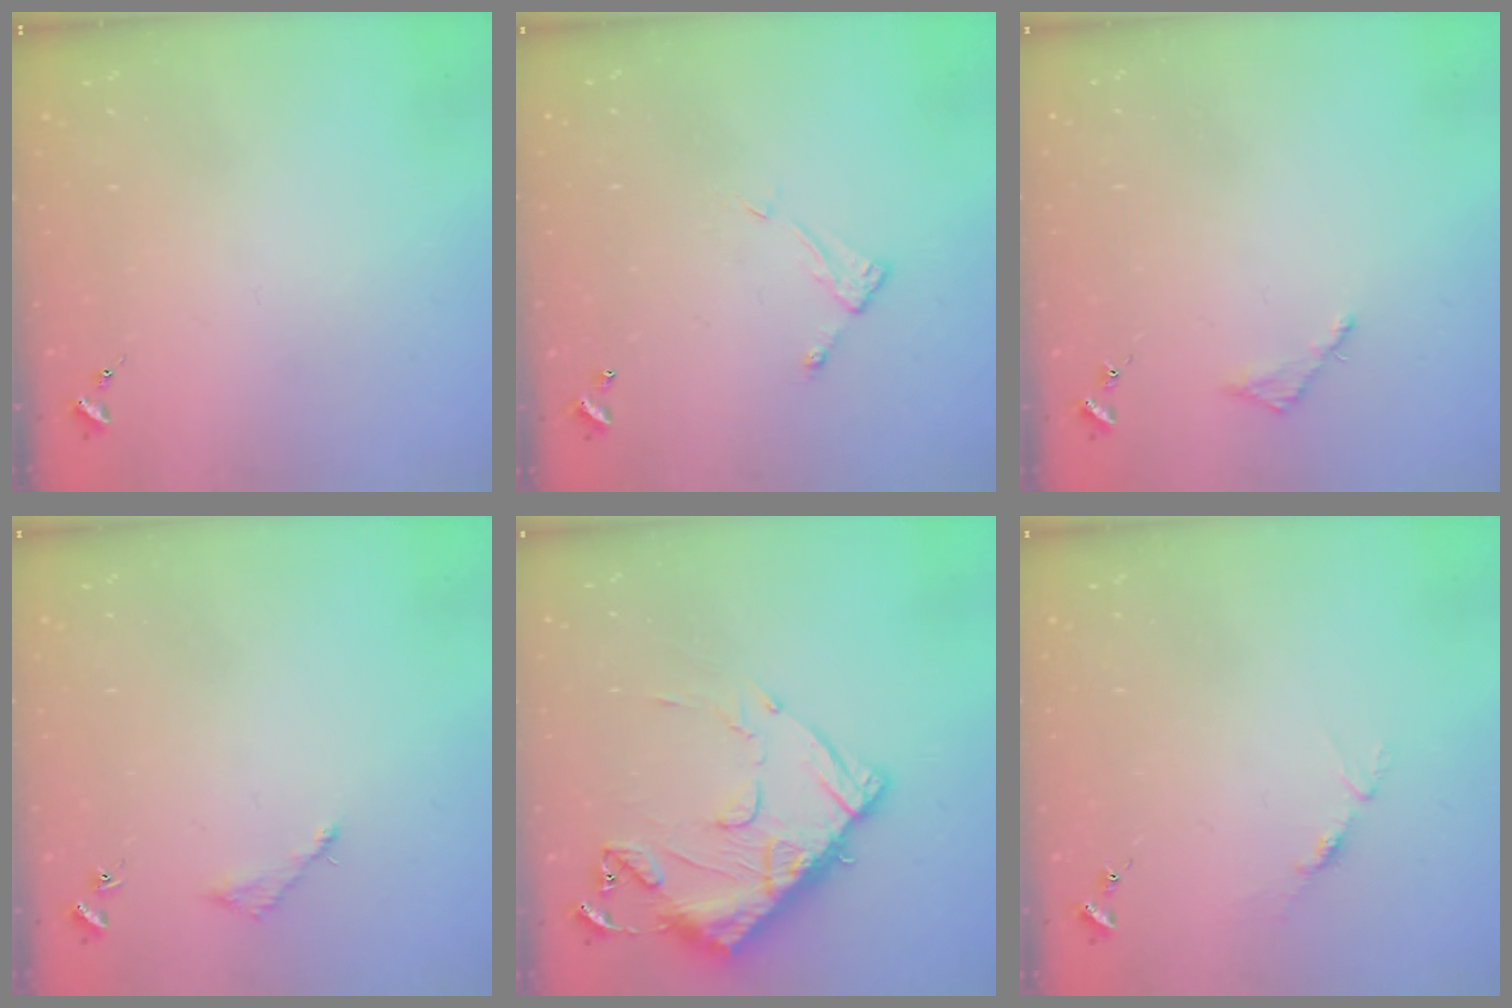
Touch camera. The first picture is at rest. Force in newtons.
{"total": 5.0, "press": 5.0, "slide": 0.2}
{"total": 2.8, "press": 2.7, "slide": 0.3}
{"total": 3.0, "press": 3.0, "slide": 0.4}
{"total": 14.8, "press": 14.7, "slide": 1.5}
{"total": 4.0, "press": 3.9, "slide": 0.5}